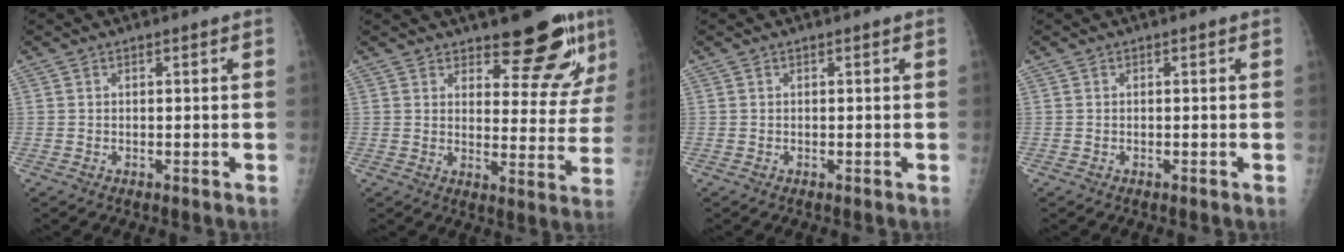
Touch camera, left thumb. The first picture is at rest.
{"total": 13.7, "force": [9.5, 4.5, 8.7], "torque": [-0.071, -0.070, 0.127]}
{"total": 0.0}
{"total": 0.0}